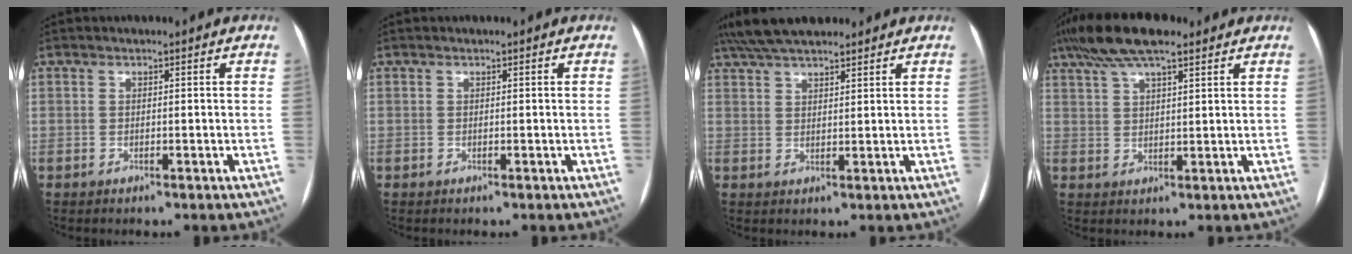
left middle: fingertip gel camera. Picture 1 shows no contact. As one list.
[{"total": 0.0}, {"total": 10.5, "force": [8.8, 2.6, 5.0], "torque": [-0.083, 0.044, 0.150]}, {"total": 10.9, "force": [8.0, 2.6, 7.0], "torque": [-0.132, 0.041, 0.140]}]